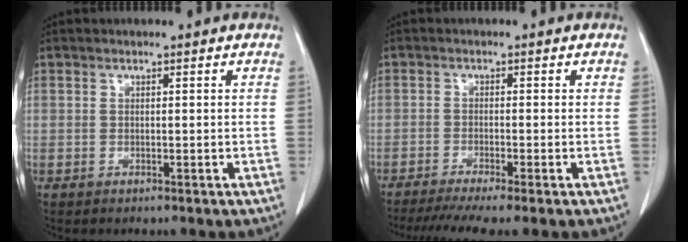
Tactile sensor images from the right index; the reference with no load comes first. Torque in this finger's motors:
{"motor_torque": [1.09, -1.05, 0.45, 0.12]}